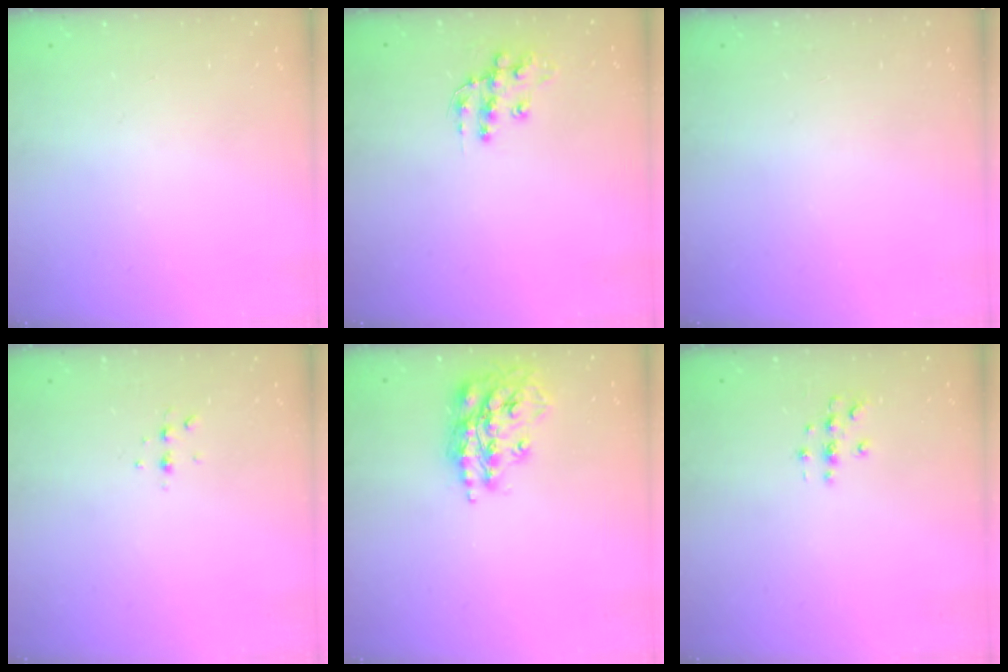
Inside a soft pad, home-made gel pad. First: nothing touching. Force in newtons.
{"total": 11.6, "press": 11.5, "slide": 0.9}
{"total": 0.0}
{"total": 3.6, "press": 3.5, "slide": 0.7}
{"total": 16.1, "press": 16.0, "slide": 1.6}
{"total": 3.0, "press": 3.0, "slide": 0.3}